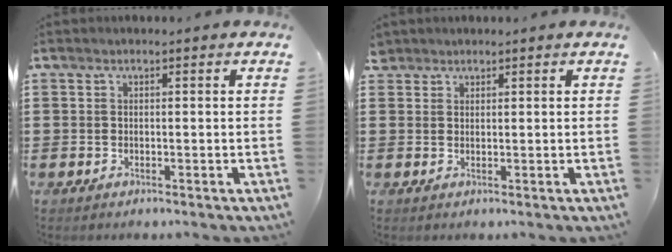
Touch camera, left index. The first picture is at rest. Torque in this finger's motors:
{"motor_torque": [0.05, 0.07, -0.01, 0.00]}